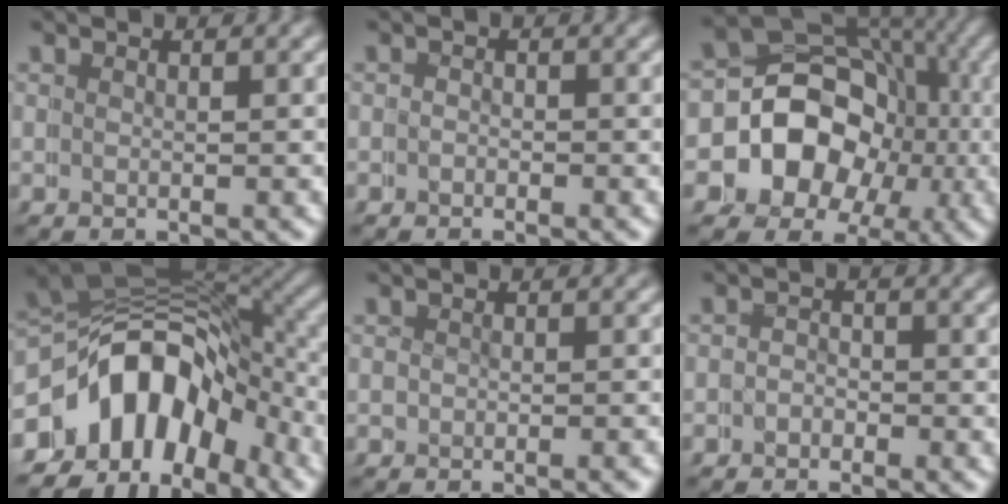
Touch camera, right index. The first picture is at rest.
{"total": 1.4, "force": [-0.4, 0.5, -1.3], "torque": [0.012, -0.006, -0.016]}
{"total": 13.2, "force": [-1.0, 11.8, 5.7], "torque": [-0.133, -0.035, -0.014]}
{"total": 16.0, "force": [-3.2, 12.5, 9.5], "torque": [-0.195, -0.039, -0.045]}
{"total": 0.0}
{"total": 1.8, "force": [-1.0, 0.3, -1.5], "torque": [0.022, -0.008, -0.023]}